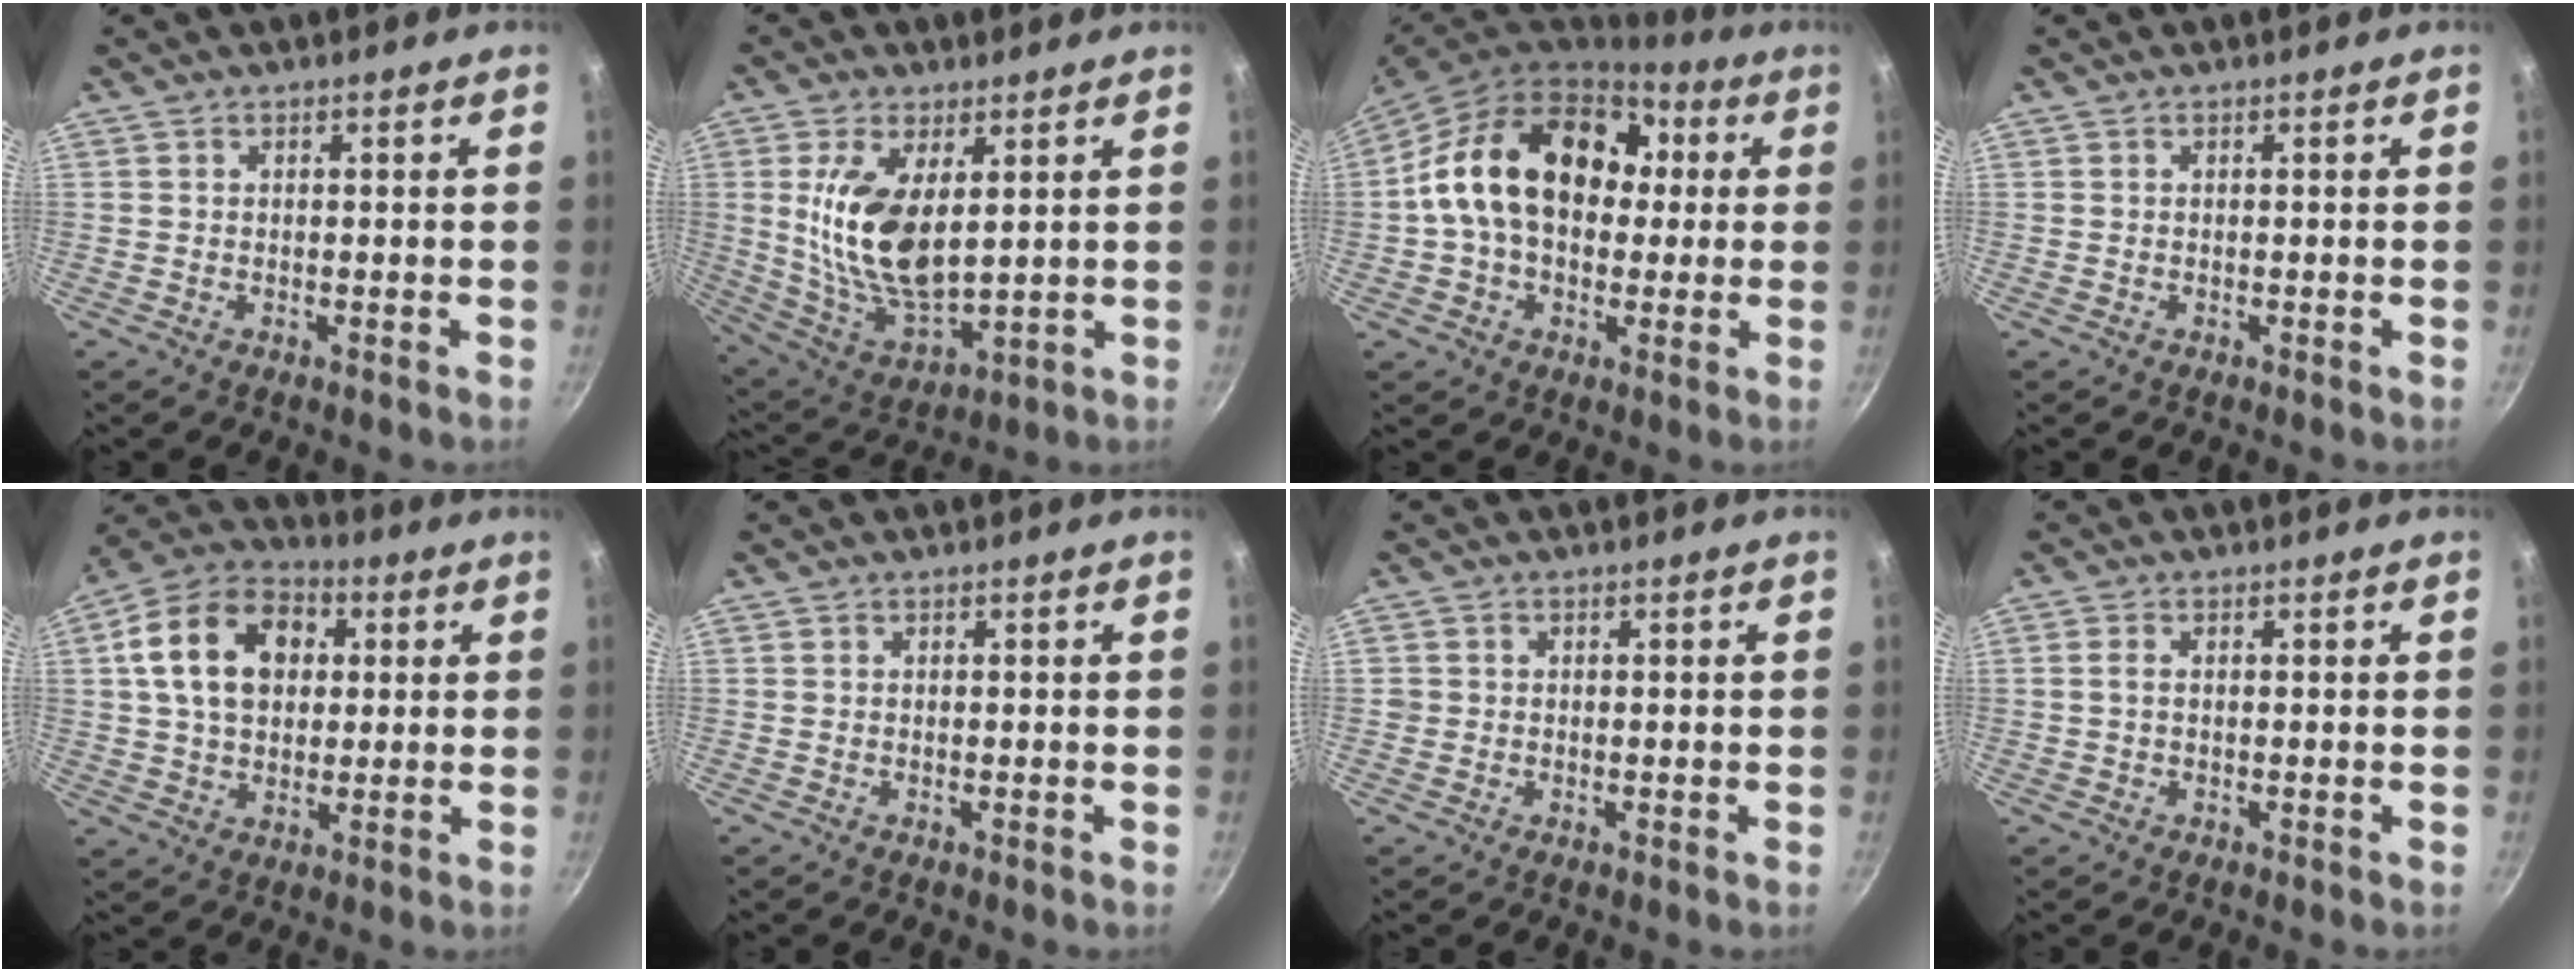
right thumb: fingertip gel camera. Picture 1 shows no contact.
{"total": 15.1, "force": [3.2, 7.4, 12.7], "torque": [-0.239, -0.030, 0.075]}
{"total": 20.8, "force": [2.8, 14.8, 14.3], "torque": [-0.211, 0.036, 0.036]}
{"total": 0.0}
{"total": 16.0, "force": [3.5, 11.5, 10.5], "torque": [-0.159, 0.020, 0.045]}
{"total": 0.0}
{"total": 1.0, "force": [-0.1, 0.9, 0.2], "torque": [0.000, 0.003, -0.001]}
{"total": 1.4, "force": [0.1, 0.8, 1.1], "torque": [-0.024, 0.003, -0.001]}